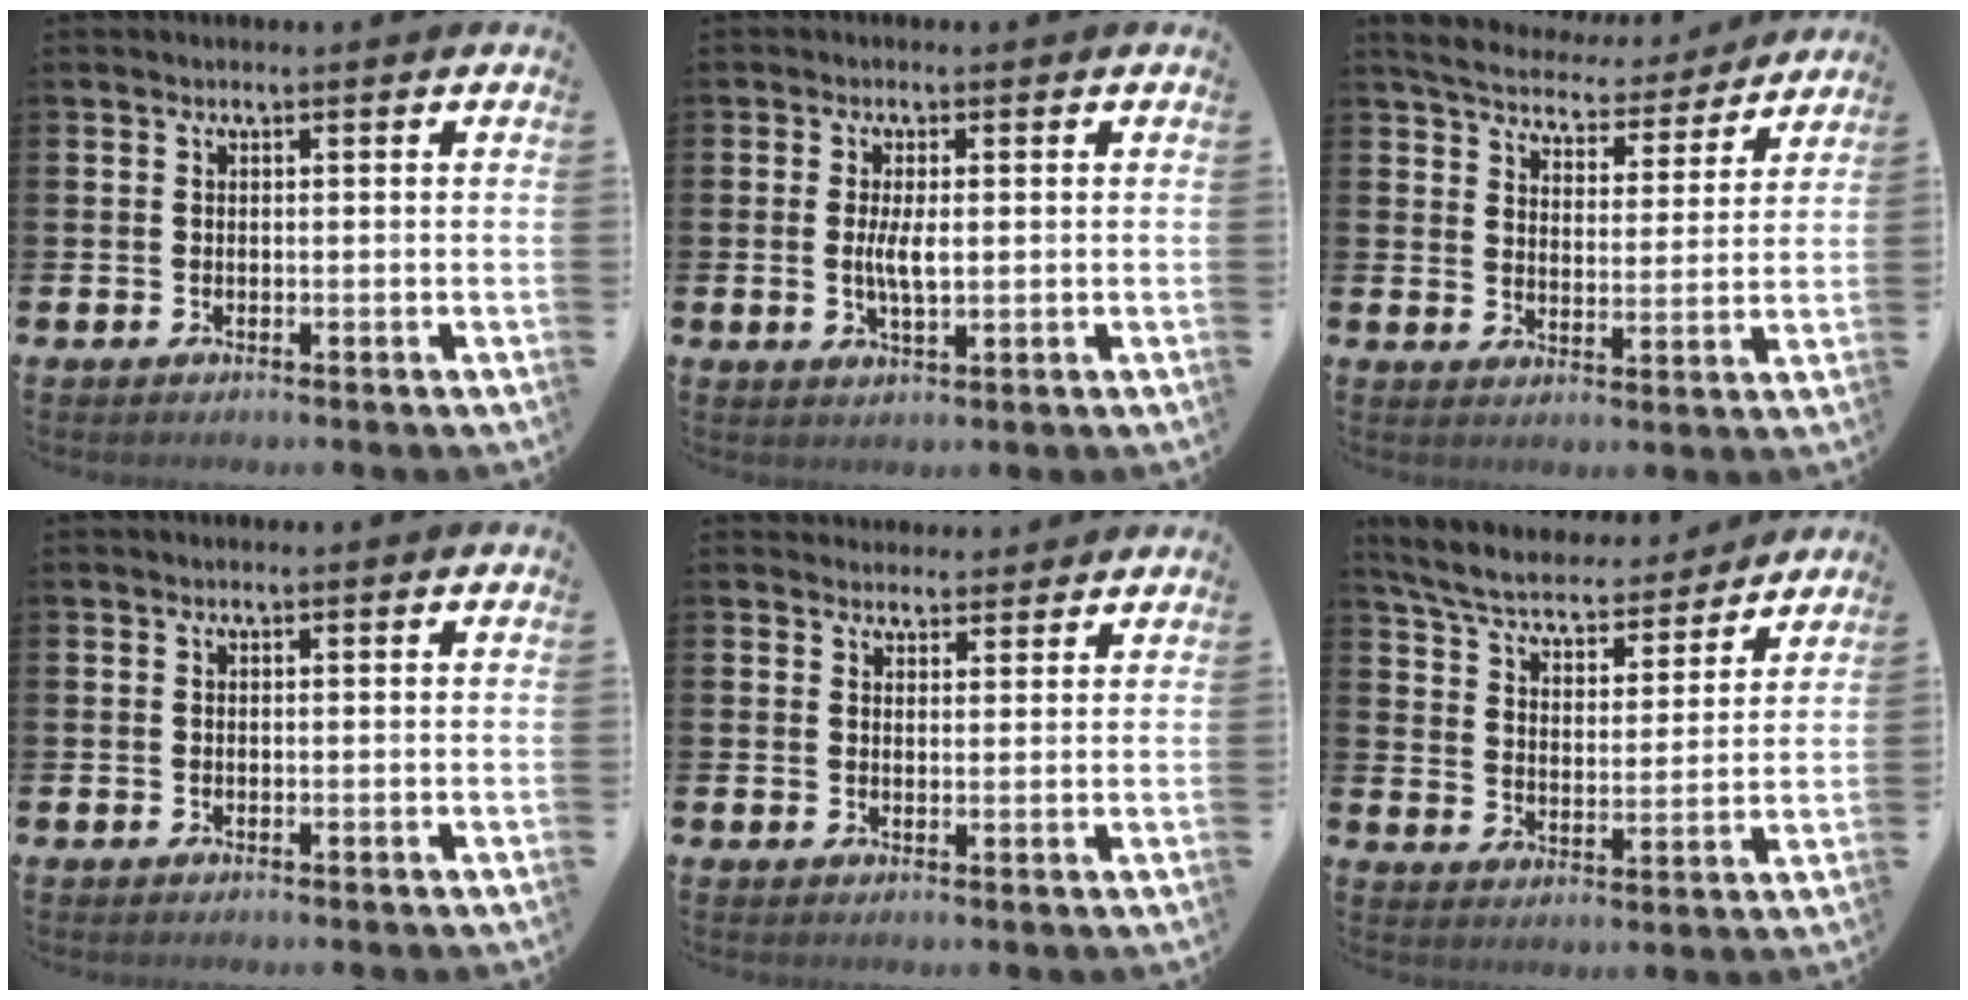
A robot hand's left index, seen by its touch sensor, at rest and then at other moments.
{"total": 3.5, "force": [0.2, 1.2, 3.3], "torque": [-0.054, -0.002, 0.001]}
{"total": 5.8, "force": [5.5, 1.3, 0.8], "torque": [-0.042, -0.042, 0.093]}
{"total": 0.0}
{"total": 2.7, "force": [2.5, 0.8, -0.3], "torque": [0.007, -0.014, 0.046]}
{"total": 6.1, "force": [5.7, 1.4, 1.8], "torque": [-0.071, -0.045, 0.096]}